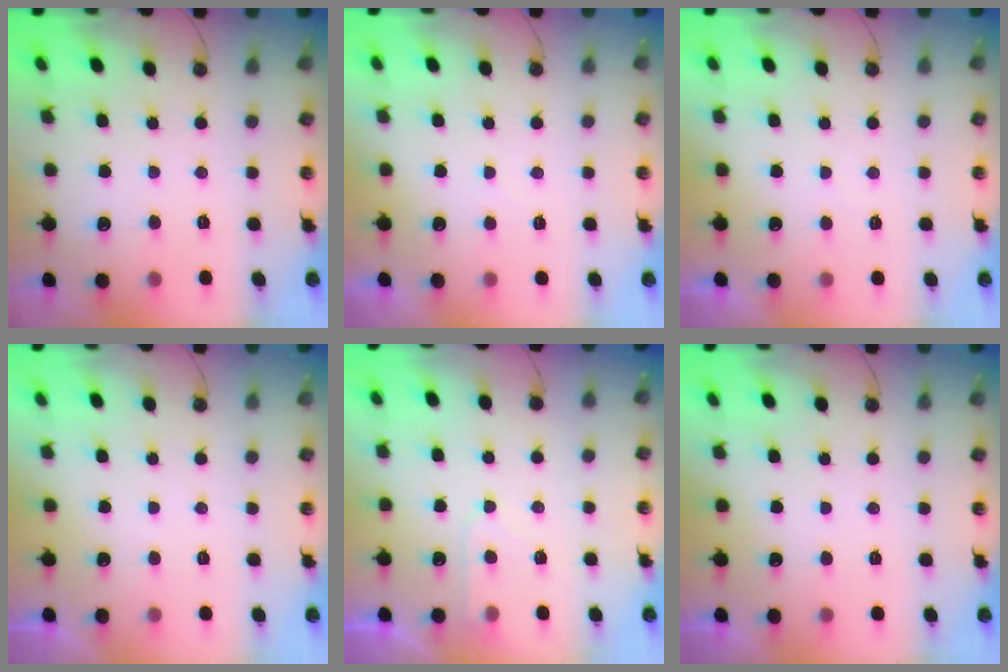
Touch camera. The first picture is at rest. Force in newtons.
{"total": 2.9, "press": 2.9, "slide": 0.5}
{"total": 2.4, "press": 2.3, "slide": 0.5}
{"total": 0.0}
{"total": 5.3, "press": 5.2, "slide": 0.6}
{"total": 0.0}